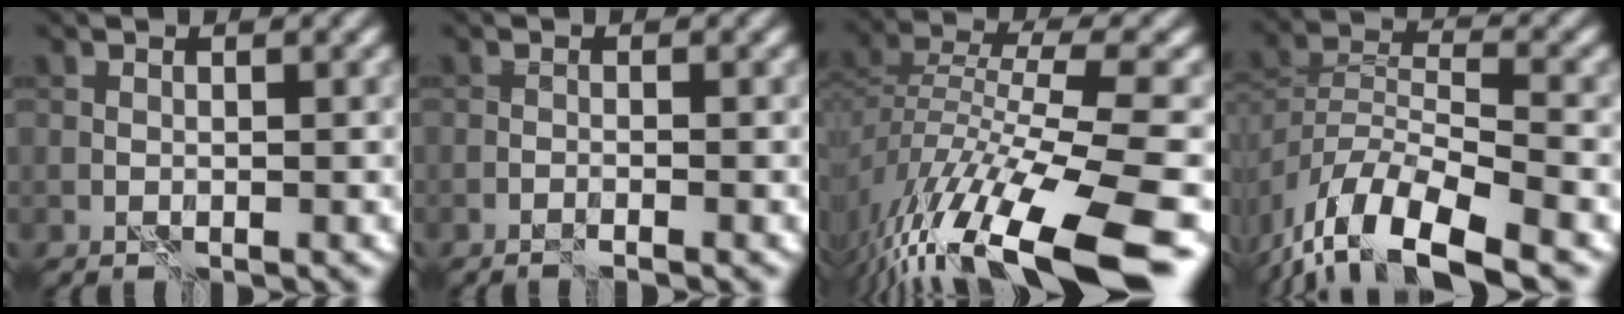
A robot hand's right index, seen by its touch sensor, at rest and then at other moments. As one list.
[{"total": 1.1, "force": [-0.8, 0.1, 0.7], "torque": [-0.014, 0.005, -0.019]}, {"total": 14.7, "force": [-9.9, 4.1, 10.1], "torque": [-0.207, -0.008, -0.157]}, {"total": 11.8, "force": [-8.5, 4.2, 7.1], "torque": [-0.131, -0.004, -0.156]}]